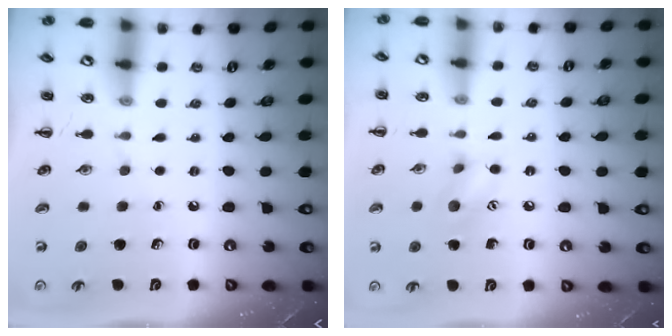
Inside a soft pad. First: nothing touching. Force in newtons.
{"total": 8.0, "press": 8.0, "slide": 0.5}